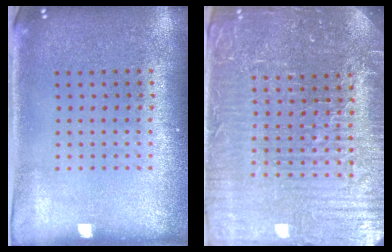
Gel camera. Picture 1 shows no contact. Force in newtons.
{"total": 5.4, "press": 5.1, "slide": 1.8}